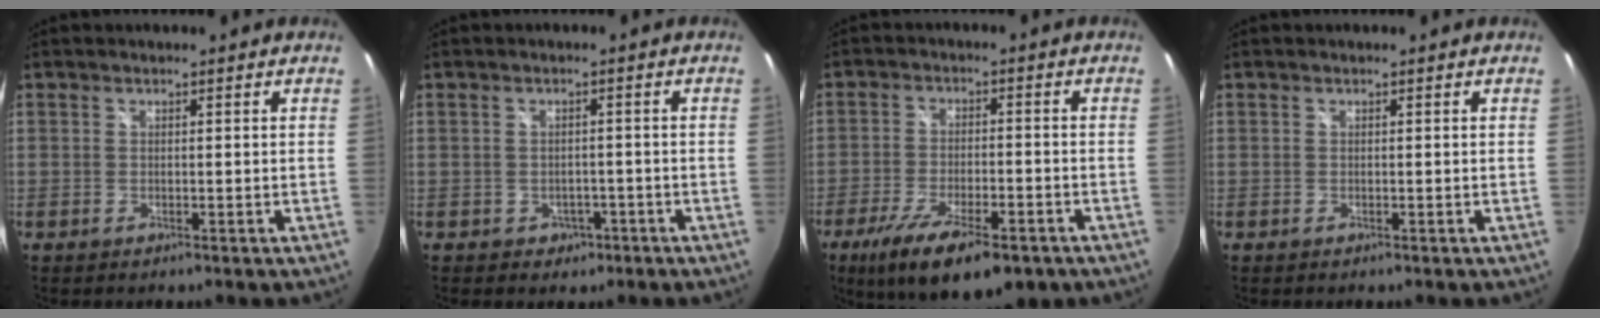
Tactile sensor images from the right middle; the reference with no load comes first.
{"total": 3.2, "force": [-1.3, 2.8, 0.7], "torque": [-0.021, 0.004, -0.011]}
{"total": 15.6, "force": [-9.8, 5.1, 11.1], "torque": [-0.211, -0.044, -0.154]}
{"total": 0.0}